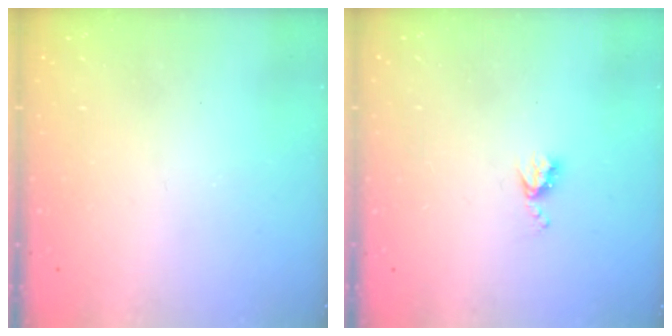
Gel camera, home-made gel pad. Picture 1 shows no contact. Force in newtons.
{"total": 5.2, "press": 5.2, "slide": 0.5}